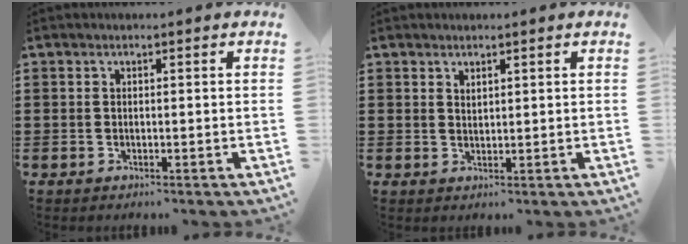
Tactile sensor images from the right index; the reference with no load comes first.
{"total": 1.1, "force": [1.1, 0.3, 0.0], "torque": [-0.001, 0.001, 0.021]}